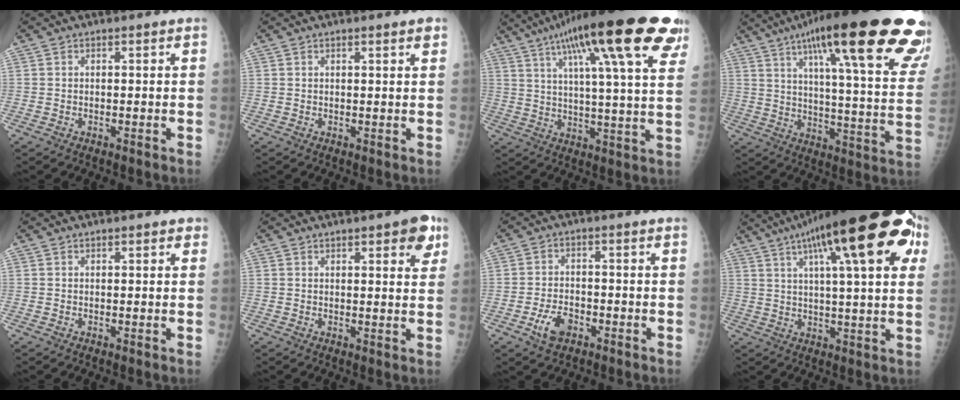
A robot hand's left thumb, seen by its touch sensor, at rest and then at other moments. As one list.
[{"total": 1.8, "force": [1.2, 0.2, 1.4], "torque": [-0.020, -0.004, 0.014]}, {"total": 26.9, "force": [15.3, 5.1, 21.6], "torque": [-0.323, -0.018, 0.215]}, {"total": 33.1, "force": [19.7, 5.7, 26.0], "torque": [-0.299, -0.044, 0.278]}, {"total": 1.5, "force": [0.9, 0.6, 1.0], "torque": [-0.005, 0.000, 0.008]}, {"total": 6.7, "force": [3.7, 2.2, 5.2], "torque": [-0.045, -0.013, 0.041]}, {"total": 5.2, "force": [-2.6, 3.1, 3.2], "torque": [-0.056, 0.014, -0.046]}, {"total": 26.6, "force": [11.8, 6.8, 22.9], "torque": [-0.331, 0.007, 0.169]}]